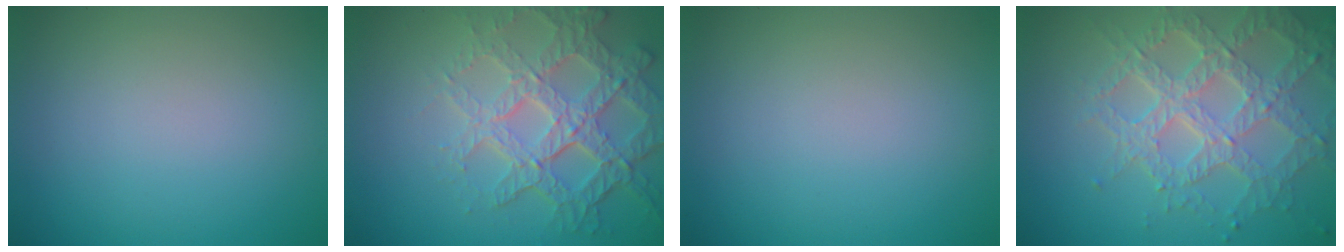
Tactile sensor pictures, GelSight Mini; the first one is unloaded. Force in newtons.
{"total": 7.1, "press": 5.1, "slide": 5.0}
{"total": 0.0}
{"total": 7.0, "press": 5.2, "slide": 4.7}